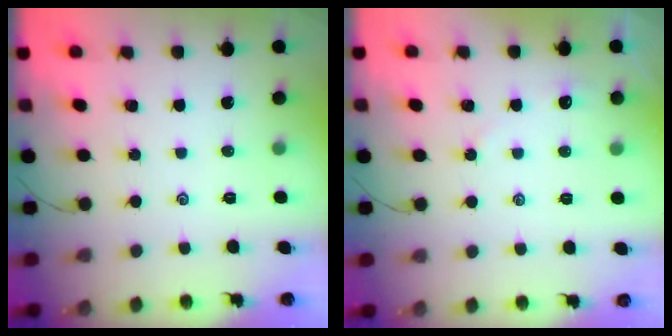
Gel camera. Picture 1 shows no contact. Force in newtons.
{"total": 1.8, "press": 1.8, "slide": 0.4}